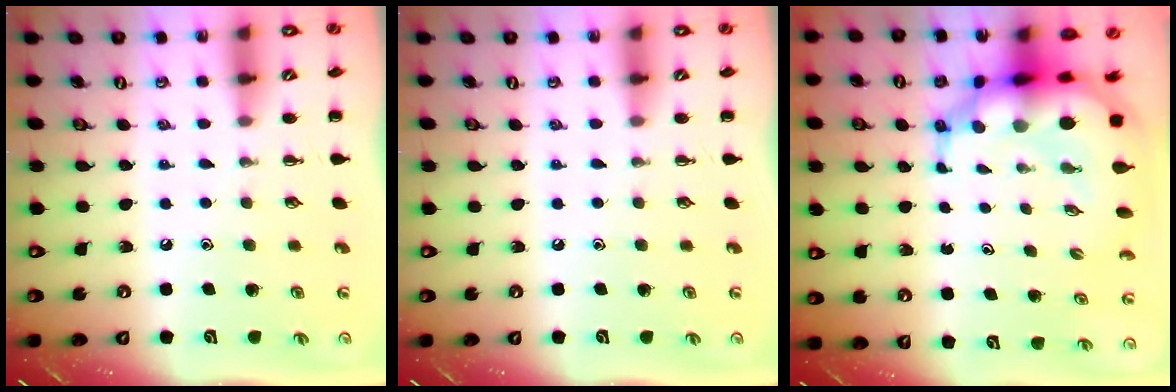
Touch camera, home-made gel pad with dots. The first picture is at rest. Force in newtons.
{"total": 0.0}
{"total": 10.9, "press": 10.5, "slide": 2.7}